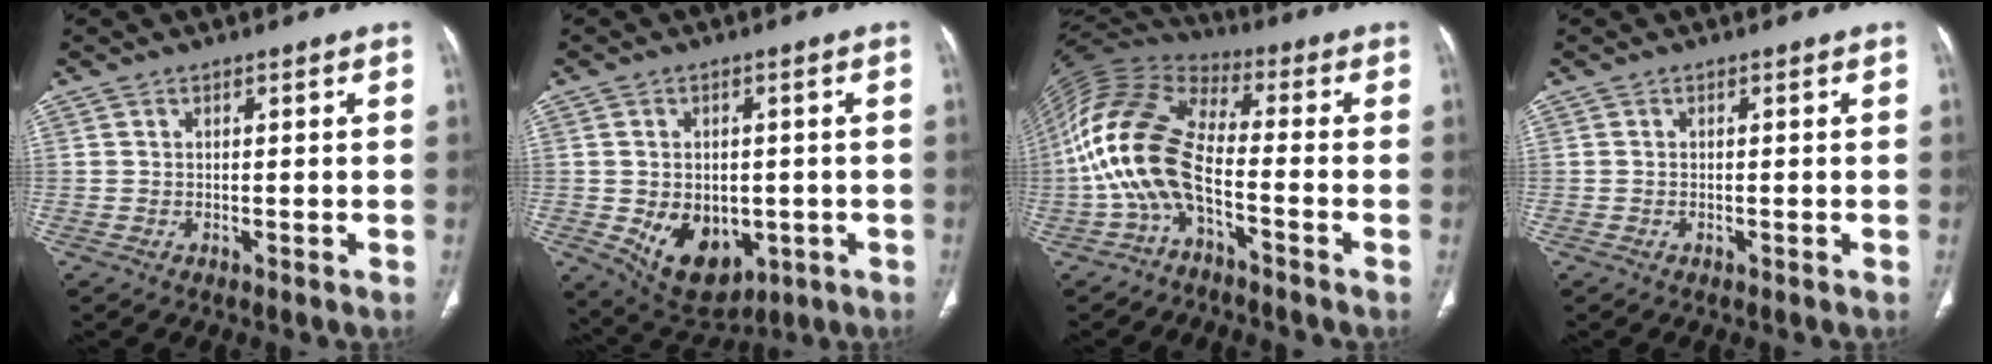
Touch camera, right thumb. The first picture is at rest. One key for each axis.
{"total": 11.9, "fx": -2.8, "fy": 8.2, "fz": 8.1, "tx": -0.096, "ty": -0.004, "tz": -0.020}
{"total": 14.3, "fx": -4.3, "fy": 6.3, "fz": 12.1, "tx": -0.264, "ty": 0.060, "tz": -0.096}
{"total": 0.0}